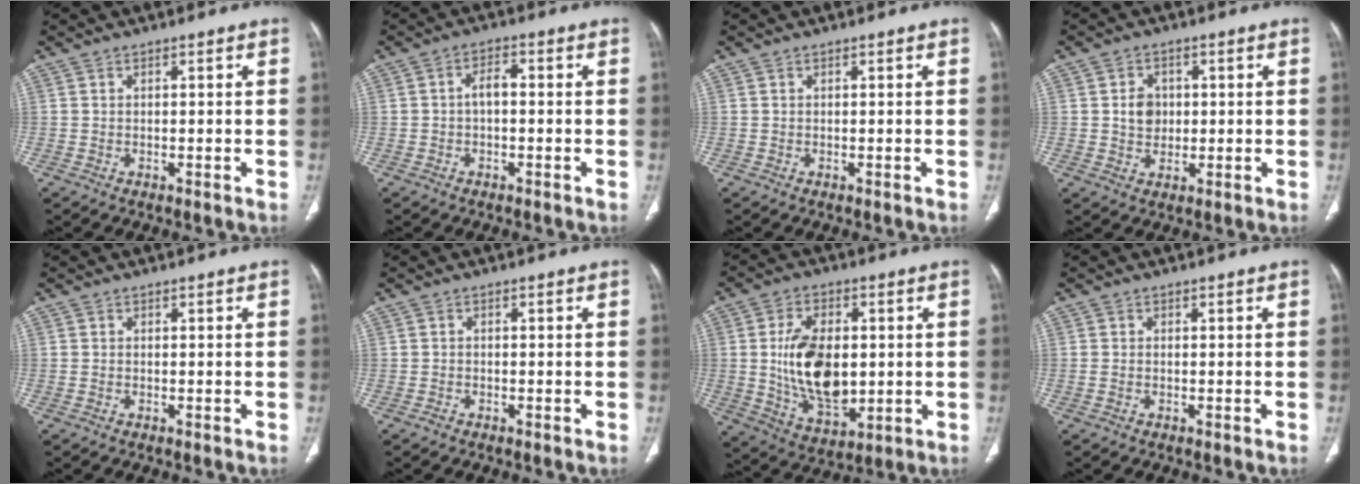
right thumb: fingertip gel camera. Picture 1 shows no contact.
{"total": 2.9, "force": [-0.4, 1.5, 2.4], "torque": [-0.038, 0.014, -0.011]}
{"total": 0.0}
{"total": 4.5, "force": [0.5, 3.8, 2.4], "torque": [-0.019, 0.001, 0.007]}
{"total": 0.0}
{"total": 0.7, "force": [-0.5, 0.5, 0.2], "torque": [-0.004, 0.001, -0.014]}
{"total": 15.1, "force": [0.5, 9.0, 12.1], "torque": [-0.193, -0.012, 0.022]}
{"total": 0.8, "force": [-0.1, 0.5, 0.6], "torque": [-0.022, 0.005, 0.000]}